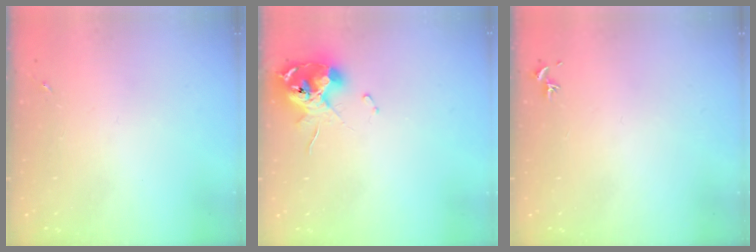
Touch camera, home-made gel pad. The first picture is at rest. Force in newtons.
{"total": 11.9, "press": 11.8, "slide": 1.4}
{"total": 0.8, "press": 0.7, "slide": 0.3}